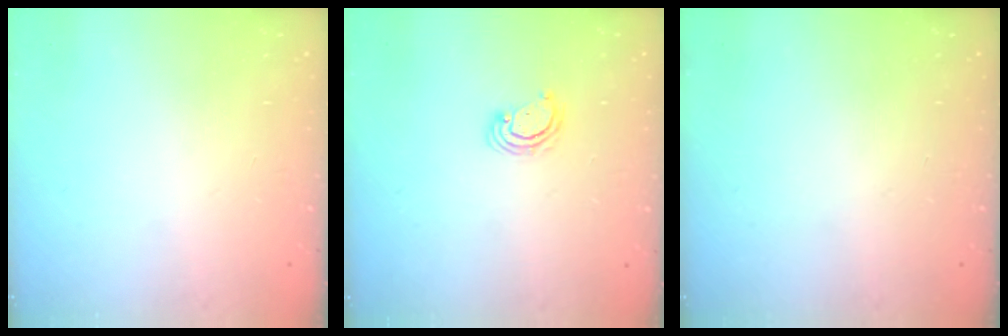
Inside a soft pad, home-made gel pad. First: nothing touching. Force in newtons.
{"total": 3.6, "press": 3.6, "slide": 0.4}
{"total": 0.0}